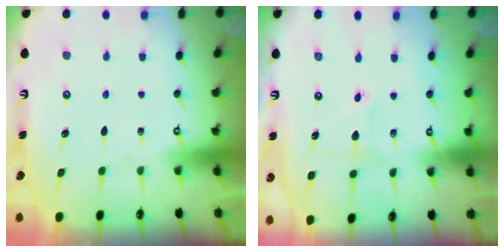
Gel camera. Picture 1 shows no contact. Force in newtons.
{"total": 3.9, "press": 3.9, "slide": 0.5}